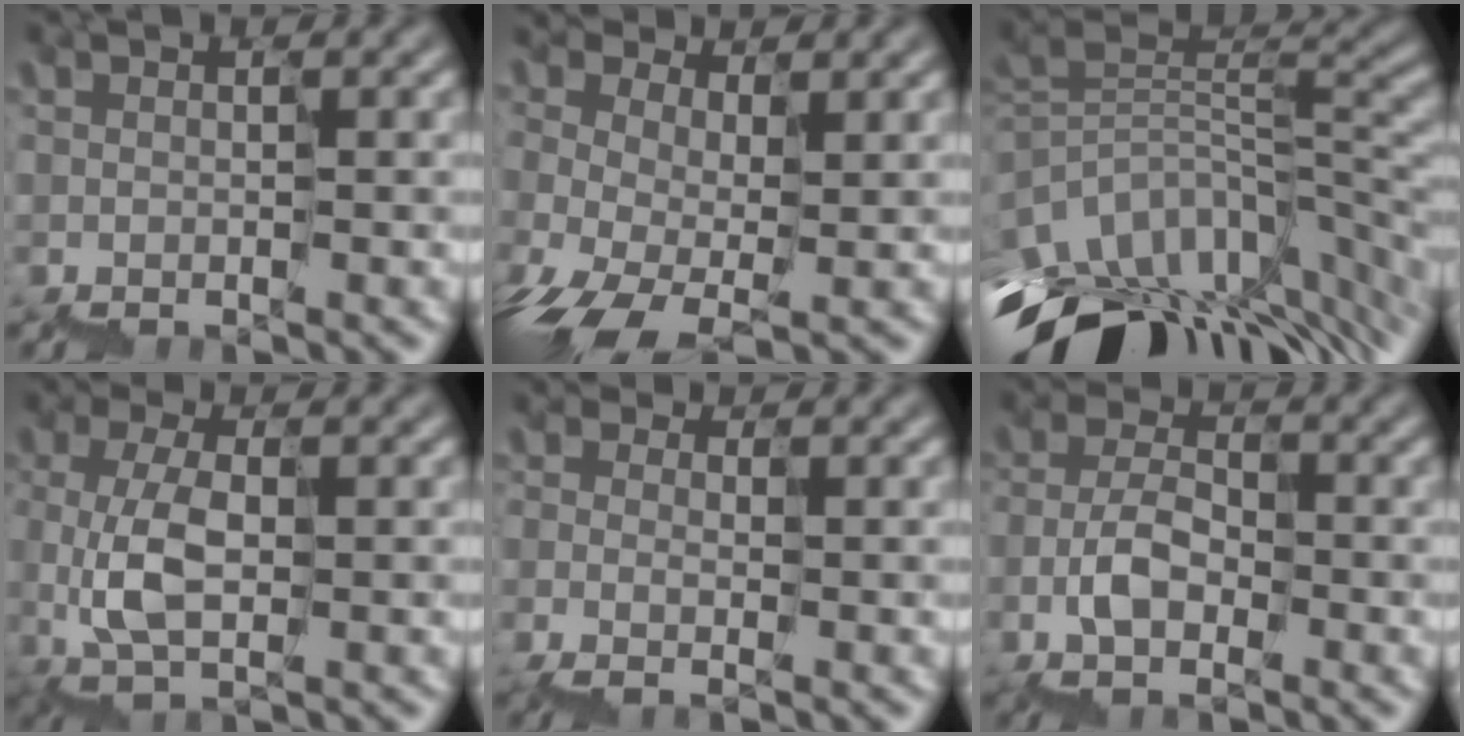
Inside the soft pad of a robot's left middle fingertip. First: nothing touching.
{"total": 4.4, "force": [-1.7, 2.6, 3.2], "torque": [-0.092, -0.010, -0.023]}
{"total": 11.8, "force": [-6.2, 6.8, 7.3], "torque": [-0.163, 0.012, -0.086]}
{"total": 2.7, "force": [0.4, 1.3, 2.3], "torque": [-0.062, 0.009, 0.018]}
{"total": 0.8, "force": [-0.6, 0.4, 0.4], "torque": [-0.008, -0.001, -0.009]}
{"total": 2.7, "force": [-1.5, 1.7, 1.4], "torque": [-0.031, 0.016, -0.027]}